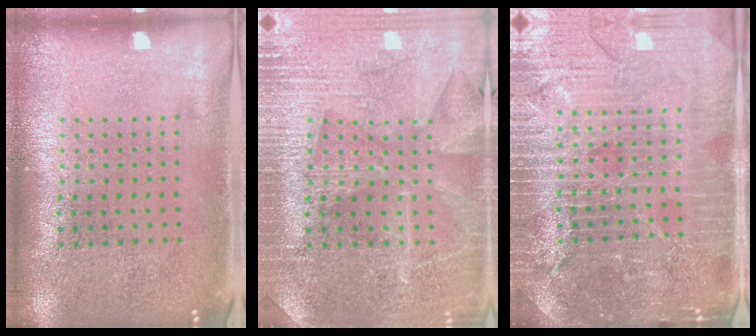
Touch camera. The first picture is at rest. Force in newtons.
{"total": 3.3, "press": 3.3, "slide": 0.7}
{"total": 4.9, "press": 4.6, "slide": 1.7}